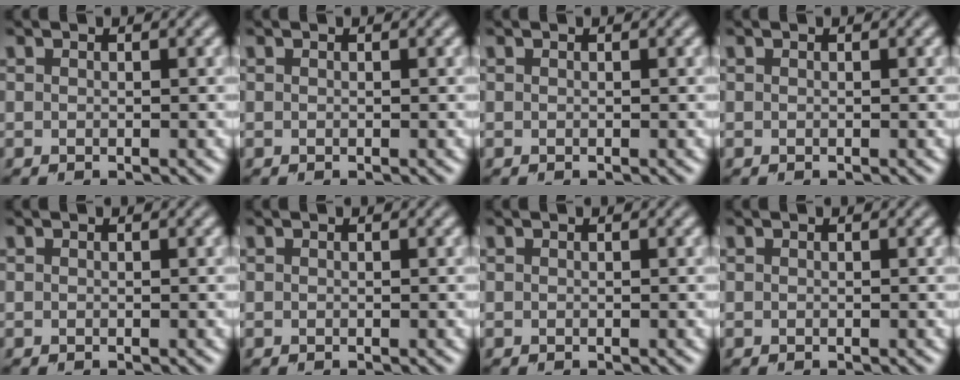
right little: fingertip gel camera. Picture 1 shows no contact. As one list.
[{"total": 0.0}, {"total": 0.0}, {"total": 0.0}, {"total": 0.0}, {"total": 0.0}, {"total": 0.0}, {"total": 0.0}]